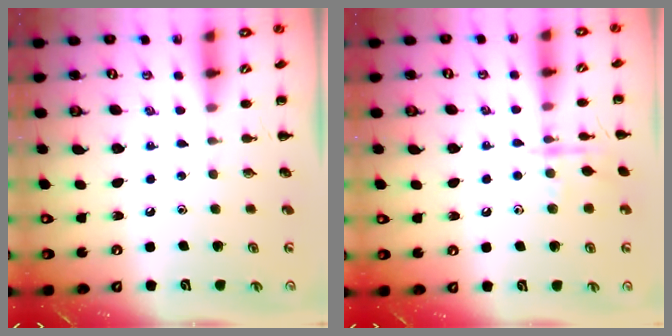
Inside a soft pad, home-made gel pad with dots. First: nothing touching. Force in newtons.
{"total": 9.0, "press": 8.9, "slide": 1.1}